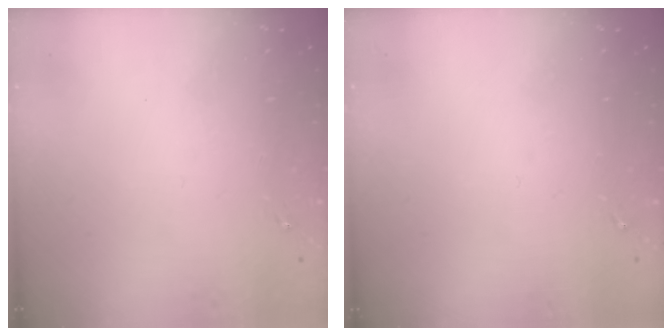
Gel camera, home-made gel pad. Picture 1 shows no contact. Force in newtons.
{"total": 0.0}